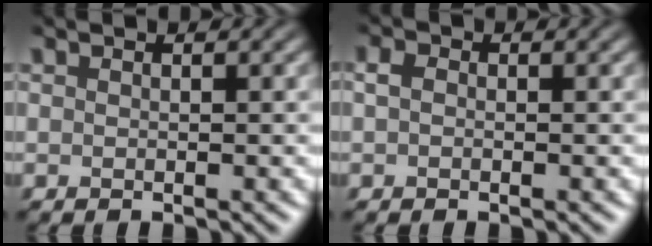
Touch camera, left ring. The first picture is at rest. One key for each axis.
{"total": 1.0, "fx": 0.0, "fy": 0.7, "fz": 0.6, "tx": -0.012, "ty": 0.002, "tz": -0.004}